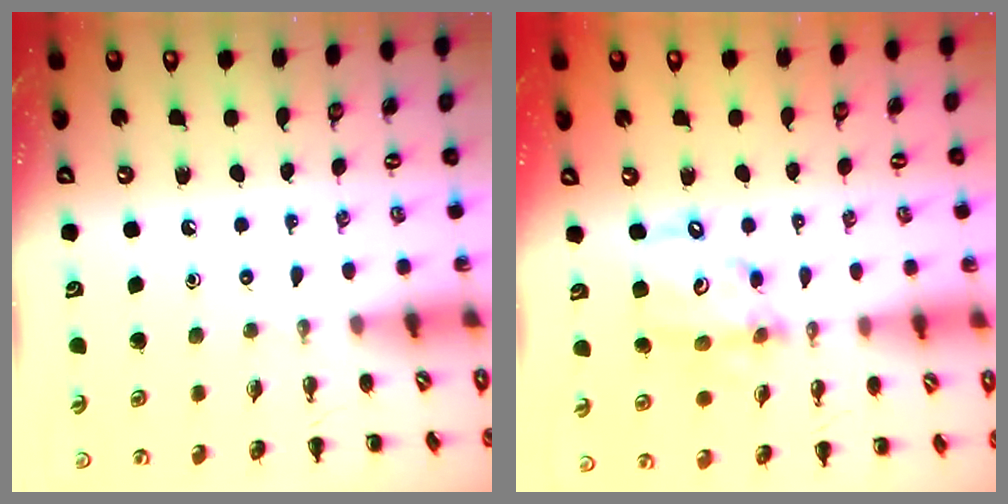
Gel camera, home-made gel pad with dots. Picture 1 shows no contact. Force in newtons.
{"total": 11.4, "press": 11.1, "slide": 2.5}